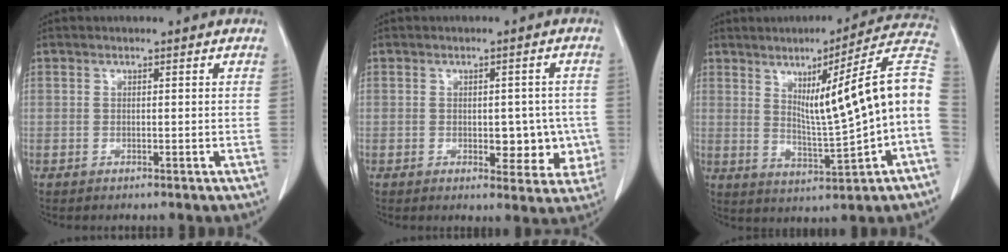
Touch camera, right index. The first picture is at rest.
{"total": 6.5, "force": [-1.0, 3.7, 5.3], "torque": [-0.045, 0.007, -0.007]}
{"total": 15.5, "force": [0.3, -0.2, 15.5], "torque": [-0.214, 0.014, 0.008]}